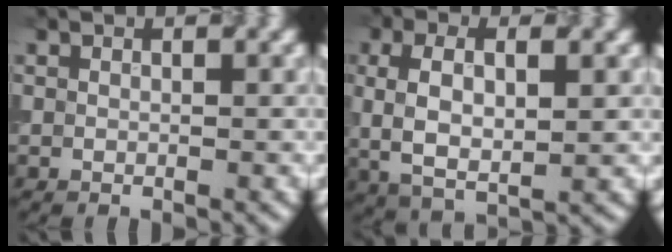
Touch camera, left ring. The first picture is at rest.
{"total": 5.6, "force": [0.6, 2.5, 5.0], "torque": [-0.099, 0.000, 0.009]}